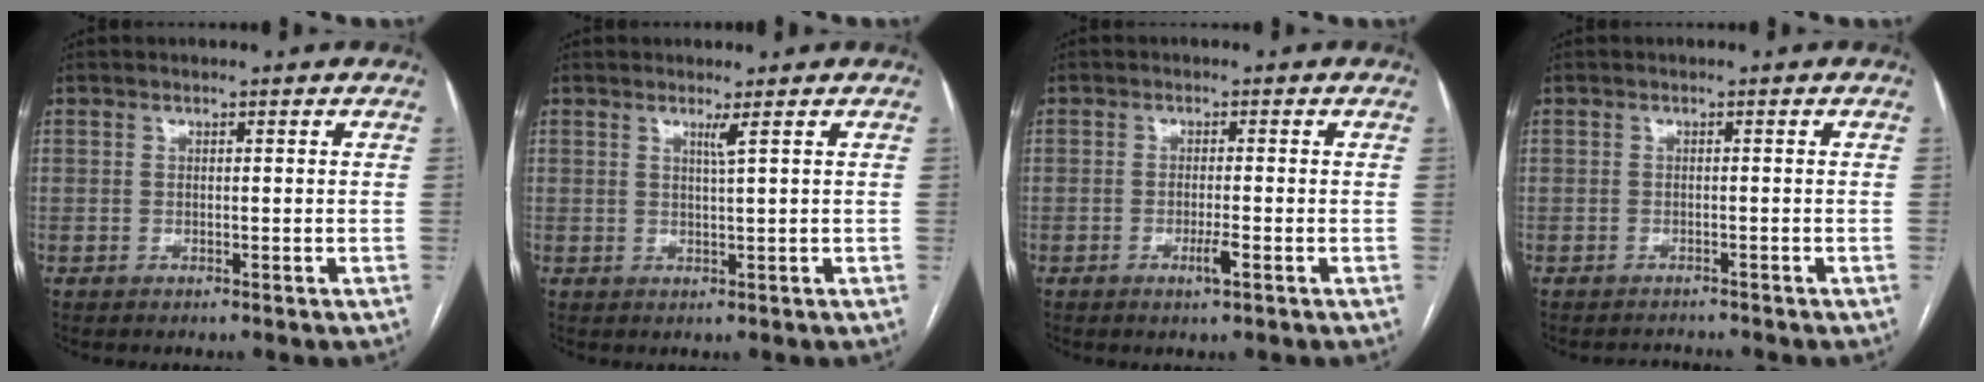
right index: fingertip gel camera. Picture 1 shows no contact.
{"total": 1.4, "force": [0.7, -0.6, 1.0], "torque": [-0.029, -0.010, 0.017]}
{"total": 2.2, "force": [-1.0, 0.0, 1.9], "torque": [-0.035, -0.004, -0.017]}
{"total": 2.0, "force": [-2.0, 0.3, -0.1], "torque": [0.003, -0.005, -0.025]}